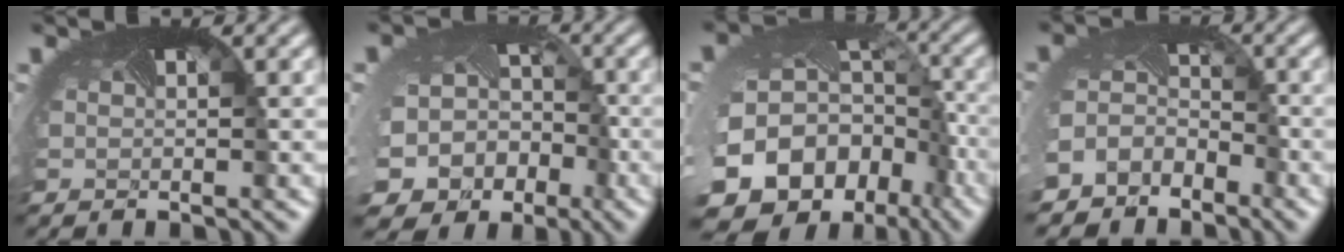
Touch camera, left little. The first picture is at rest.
{"total": 16.6, "force": [-7.1, 13.6, 6.3], "torque": [-0.146, -0.072, -0.093]}
{"total": 20.8, "force": [-10.2, 15.8, 8.7], "torque": [-0.184, -0.075, -0.137]}
{"total": 5.8, "force": [-4.1, 4.0, 0.8], "torque": [-0.024, -0.014, -0.062]}